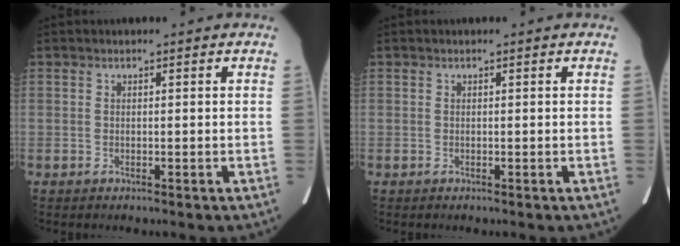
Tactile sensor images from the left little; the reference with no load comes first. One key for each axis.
{"total": 0.0}